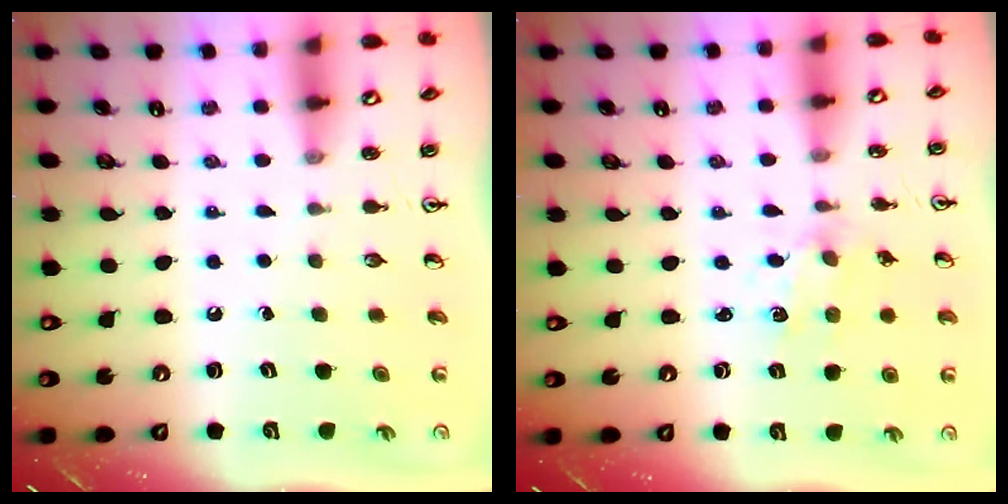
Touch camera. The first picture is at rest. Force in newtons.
{"total": 2.0, "press": 2.0, "slide": 0.5}